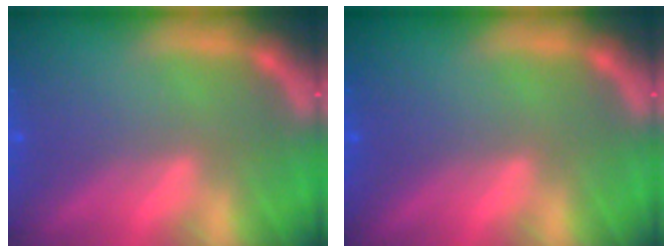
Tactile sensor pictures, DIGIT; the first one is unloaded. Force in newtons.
{"total": 0.0}